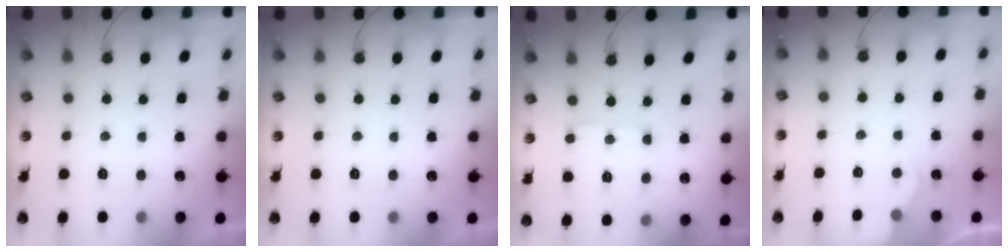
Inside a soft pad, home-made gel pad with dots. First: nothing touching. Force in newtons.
{"total": 0.0}
{"total": 3.4, "press": 3.3, "slide": 0.5}
{"total": 3.3, "press": 3.2, "slide": 0.5}